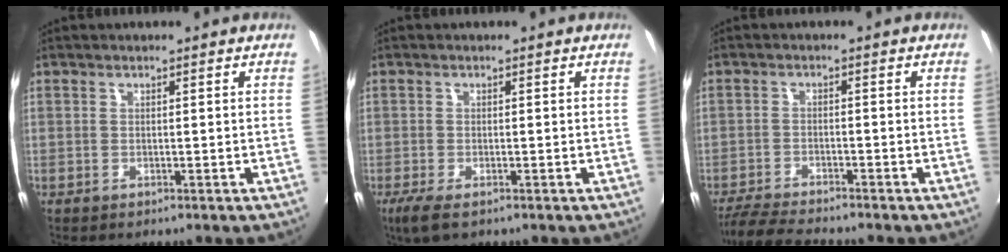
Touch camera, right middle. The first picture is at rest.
{"total": 3.0, "force": [-1.8, 0.9, 2.2], "torque": [-0.048, -0.010, -0.031]}
{"total": 6.0, "force": [-5.6, -0.3, 2.2], "torque": [-0.033, -0.023, -0.099]}